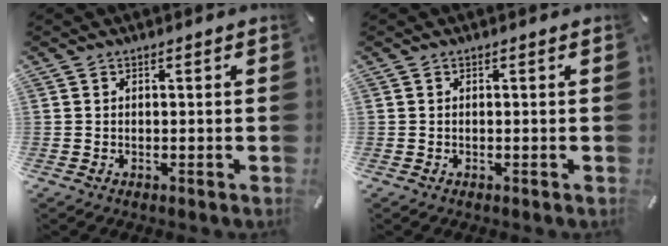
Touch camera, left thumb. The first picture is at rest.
{"total": 0.0}